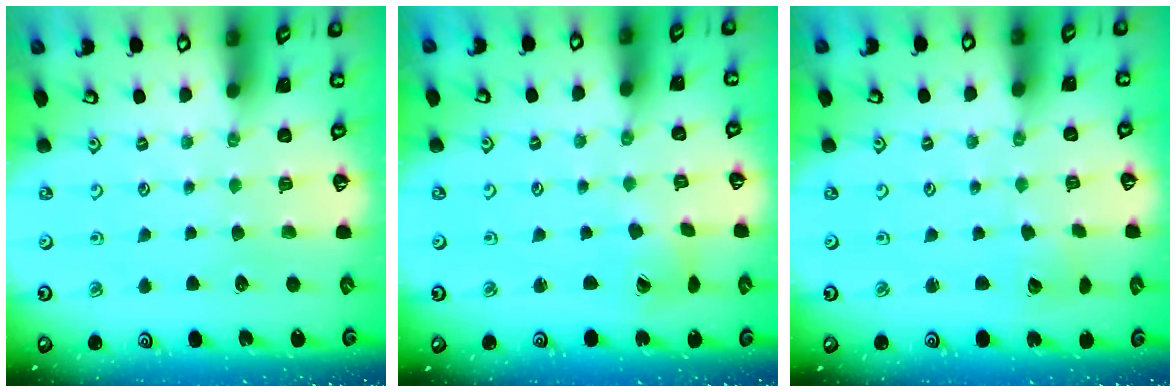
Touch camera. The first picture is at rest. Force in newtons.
{"total": 2.3, "press": 2.3, "slide": 0.3}
{"total": 3.7, "press": 3.7, "slide": 0.3}